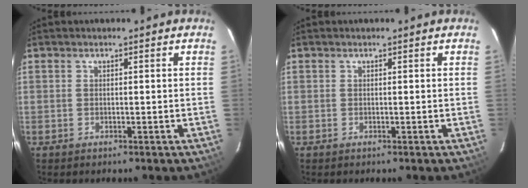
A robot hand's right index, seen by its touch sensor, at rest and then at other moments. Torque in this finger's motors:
{"motor_torque": [0.00, 0.00, 0.00, 0.00]}